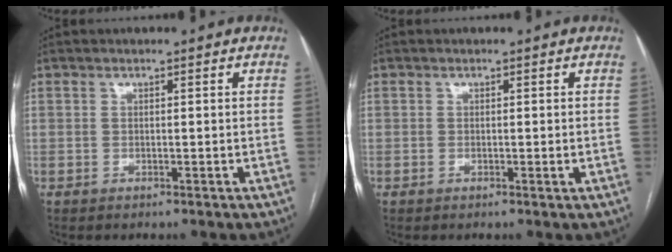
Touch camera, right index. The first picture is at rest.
{"total": 0.9, "force": [-0.2, 0.0, 0.9], "torque": [-0.015, -0.002, -0.004]}